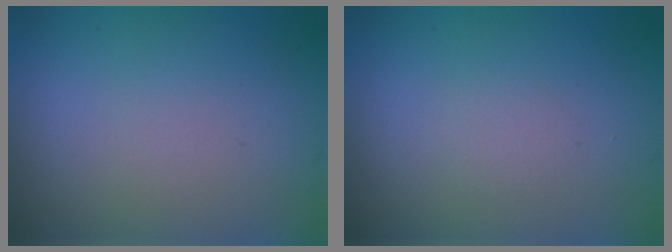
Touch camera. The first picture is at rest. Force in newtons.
{"total": 0.6, "press": 0.6, "slide": 0.0}